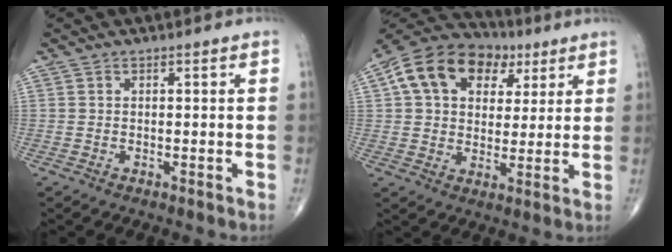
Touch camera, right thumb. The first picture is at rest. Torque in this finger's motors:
{"motor_torque": [-0.64, 1.02, 0.52, 0.50, 0.09]}